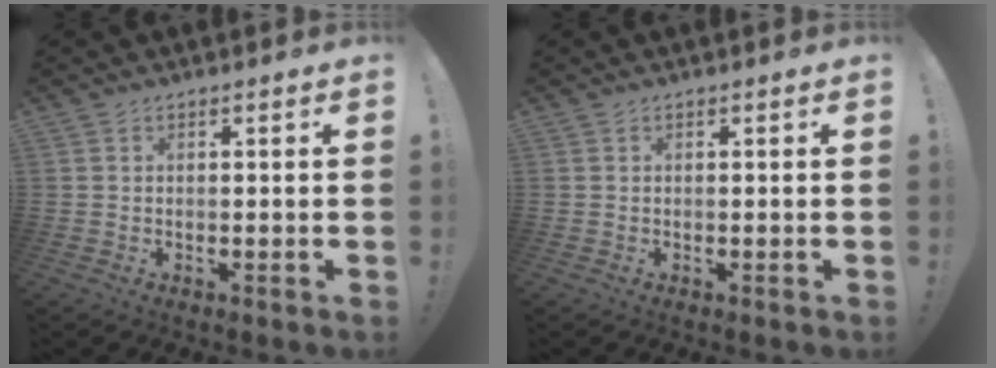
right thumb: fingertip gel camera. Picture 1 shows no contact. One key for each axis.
{"total": 0.0}